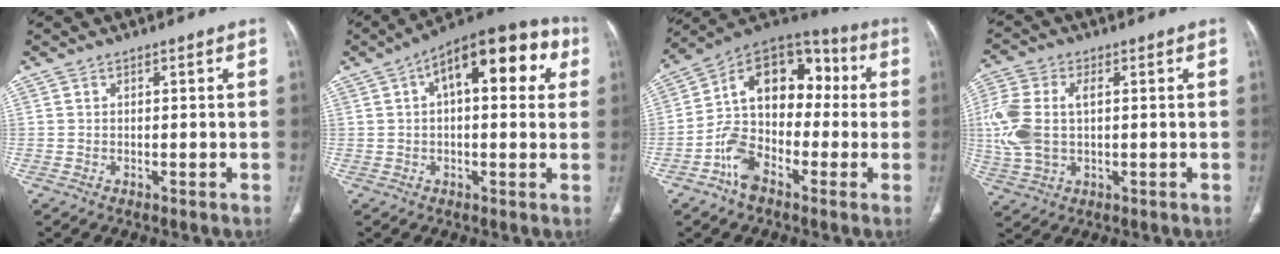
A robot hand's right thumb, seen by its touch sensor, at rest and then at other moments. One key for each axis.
{"total": 18.0, "fx": 5.6, "fy": 8.2, "fz": 15.0, "tx": -0.176, "ty": 0.031, "tz": 0.070}
{"total": 17.1, "fx": -3.2, "fy": 11.8, "fz": 11.9, "tx": -0.168, "ty": 0.051, "tz": -0.065}
{"total": 11.9, "fx": 1.0, "fy": 7.2, "fz": 9.4, "tx": -0.234, "ty": 0.012, "tz": 0.025}